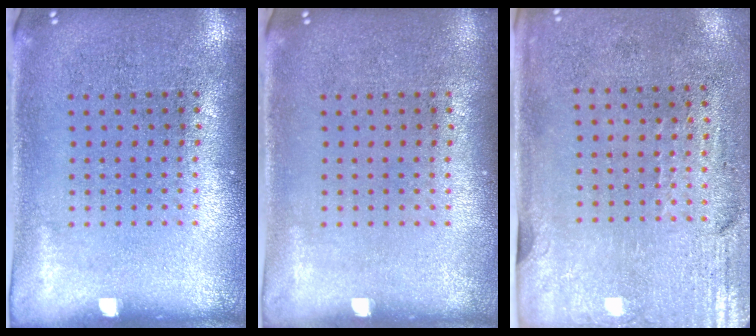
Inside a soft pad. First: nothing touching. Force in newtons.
{"total": 0.0}
{"total": 2.9, "press": 2.5, "slide": 1.5}